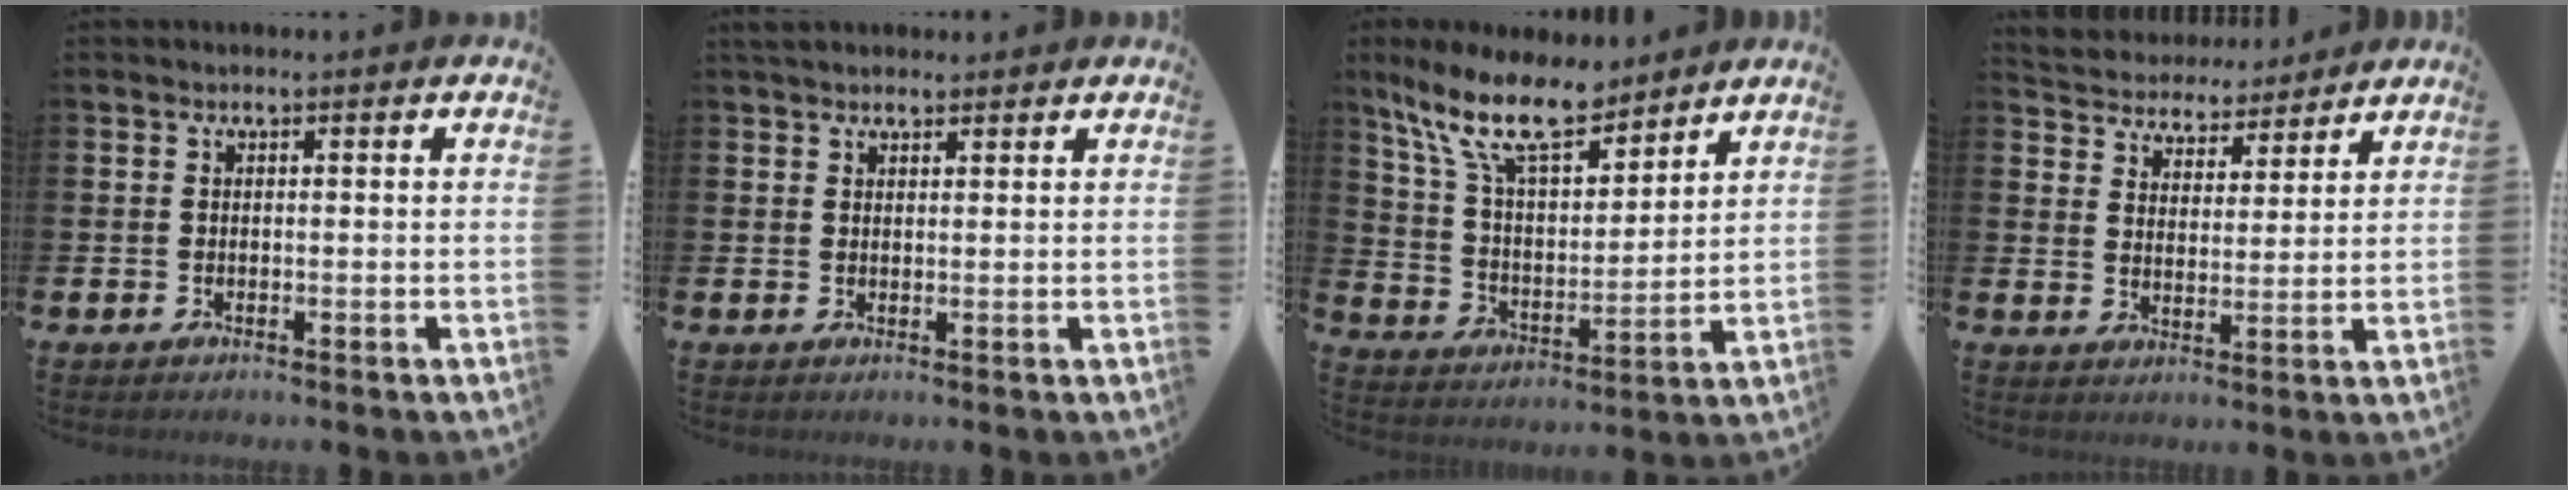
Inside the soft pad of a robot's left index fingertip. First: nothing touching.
{"total": 2.2, "force": [2.0, 0.8, 0.4], "torque": [-0.003, -0.002, 0.034]}
{"total": 12.5, "force": [9.8, 4.3, 6.5], "torque": [-0.157, -0.042, 0.177]}
{"total": 4.6, "force": [4.4, 1.4, -0.6], "torque": [-0.018, -0.032, 0.076]}